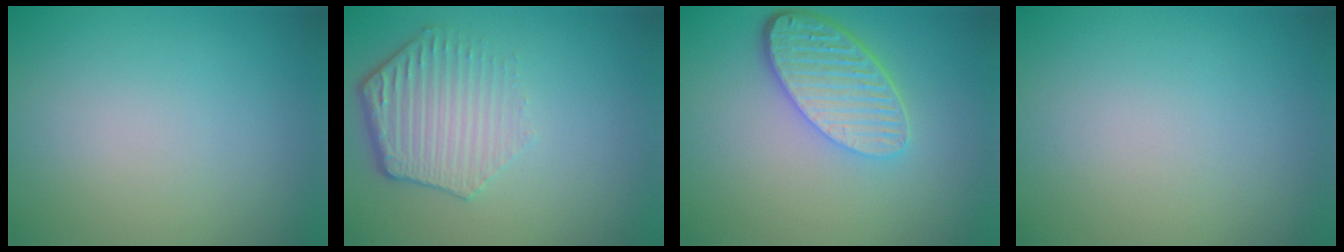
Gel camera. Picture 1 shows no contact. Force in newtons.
{"total": 4.2, "press": 3.3, "slide": 2.7}
{"total": 5.1, "press": 3.8, "slide": 3.4}
{"total": 0.0}